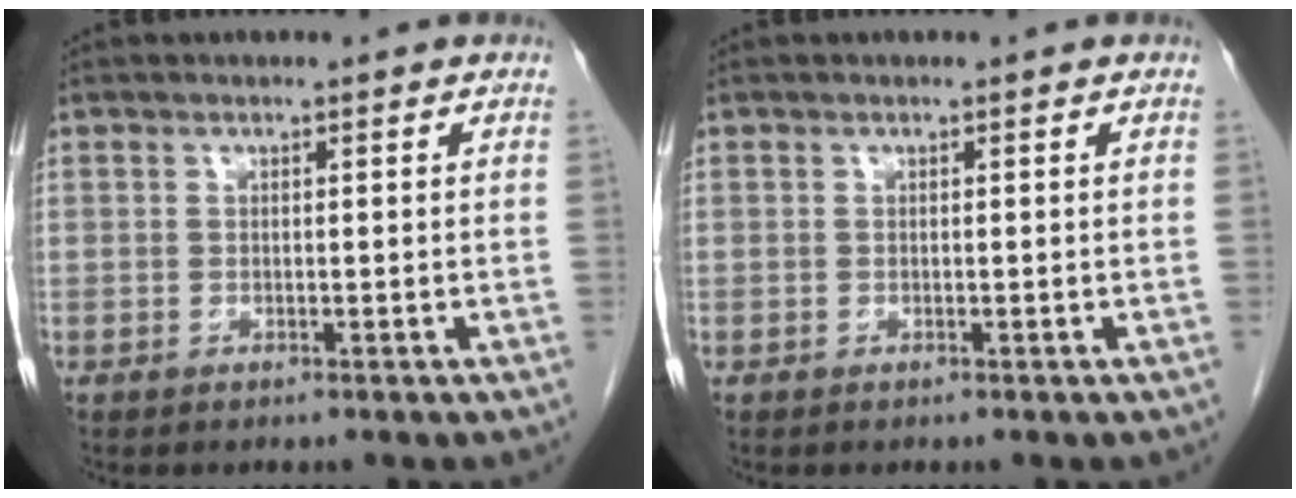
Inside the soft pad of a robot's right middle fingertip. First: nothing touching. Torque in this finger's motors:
{"motor_torque": [0.14, -0.02, 0.02, 0.01]}